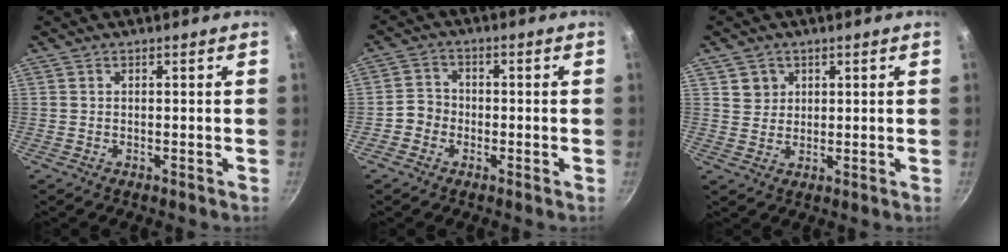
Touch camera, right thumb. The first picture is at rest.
{"total": 3.7, "force": [-1.5, 3.3, 1.1], "torque": [0.002, 0.020, -0.035]}
{"total": 3.6, "force": [1.5, 3.2, 0.6], "torque": [0.012, 0.004, 0.028]}